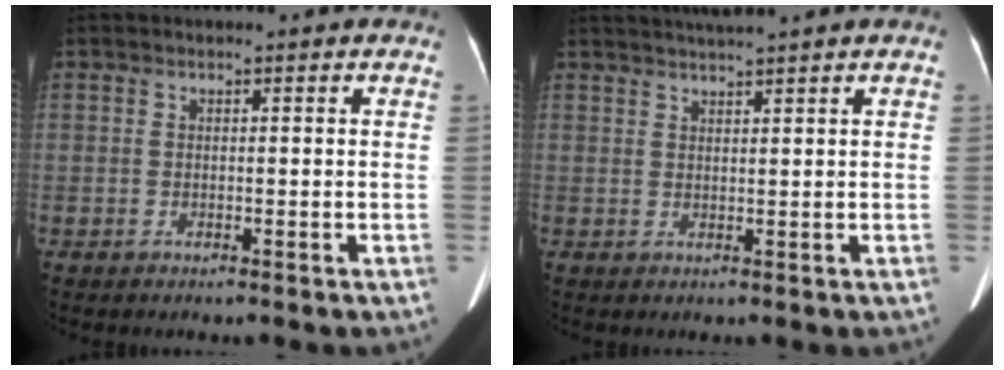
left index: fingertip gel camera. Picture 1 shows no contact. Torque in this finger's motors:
{"motor_torque": [0.06, -0.84, 0.02, 0.06]}